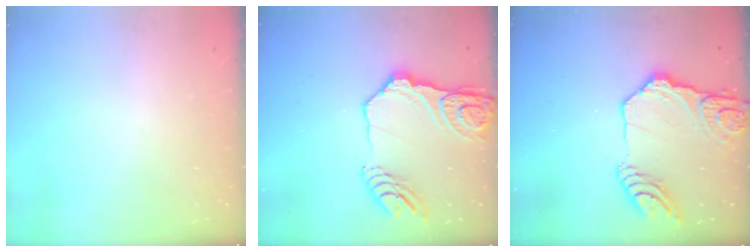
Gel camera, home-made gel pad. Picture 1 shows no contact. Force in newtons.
{"total": 18.3, "press": 18.2, "slide": 1.9}
{"total": 16.4, "press": 16.3, "slide": 1.7}